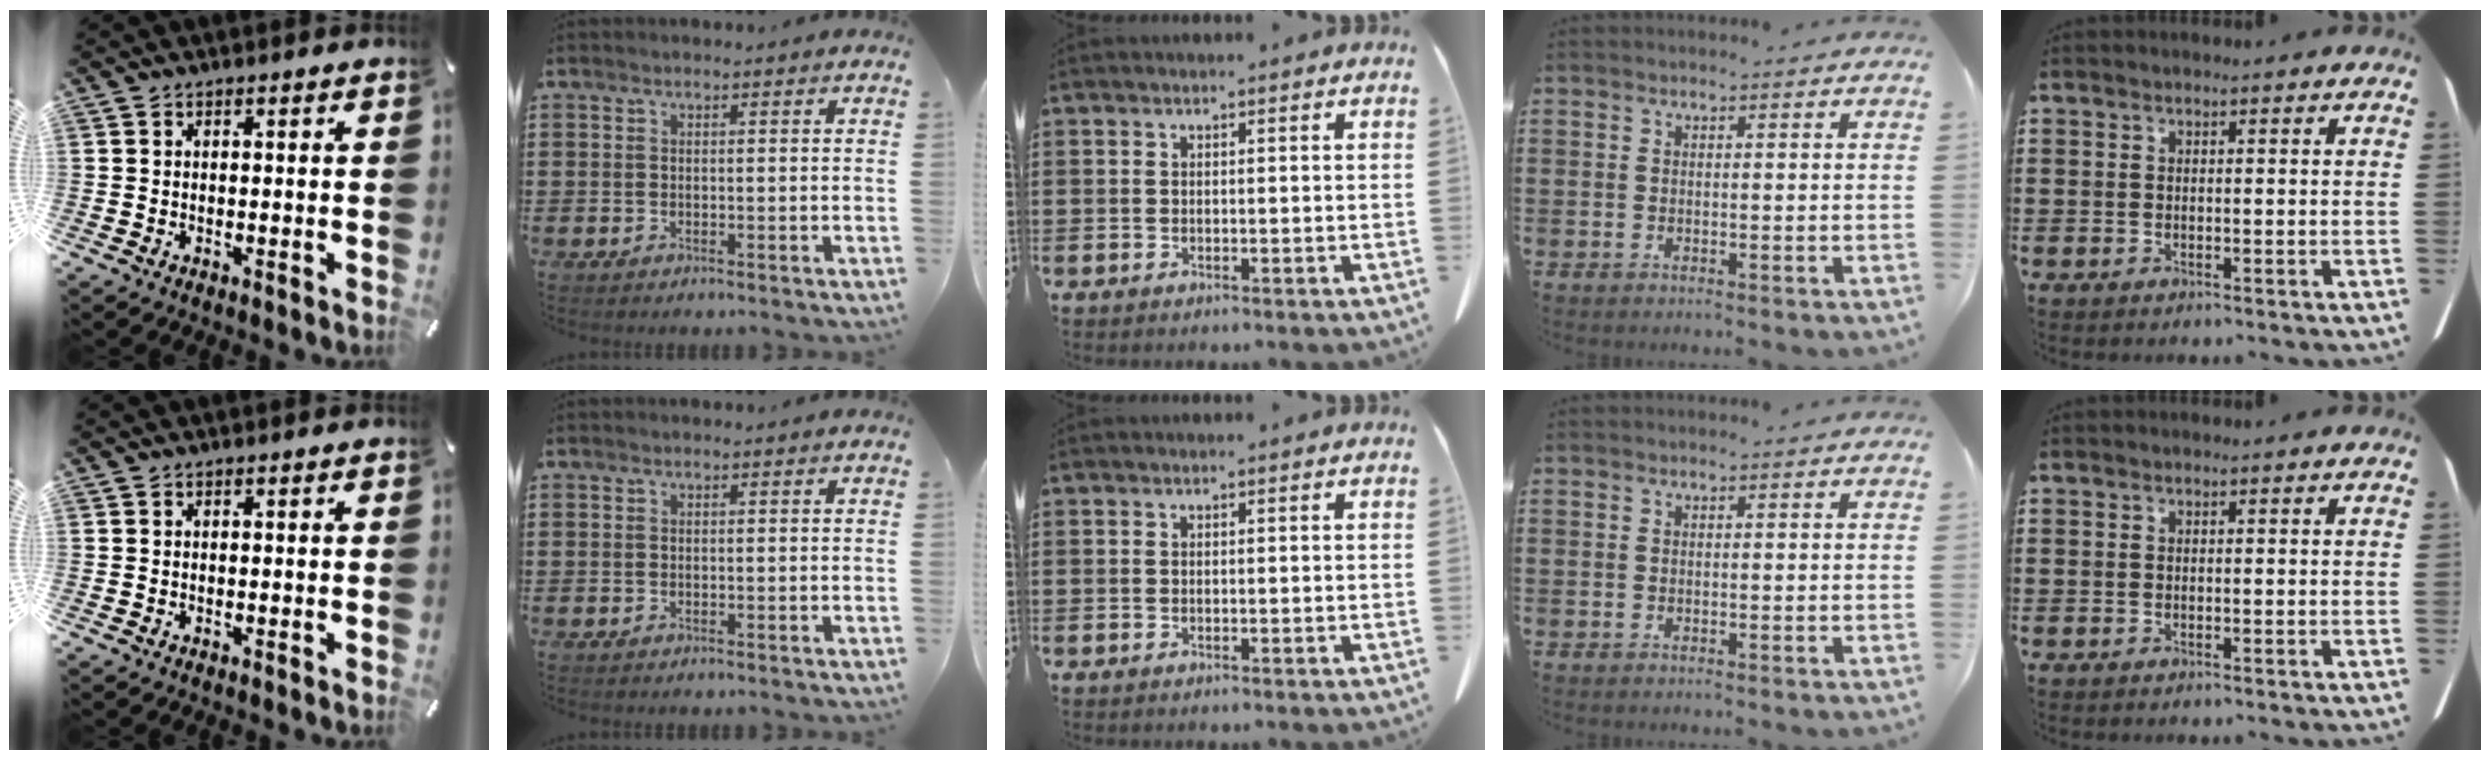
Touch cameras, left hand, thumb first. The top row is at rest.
{}